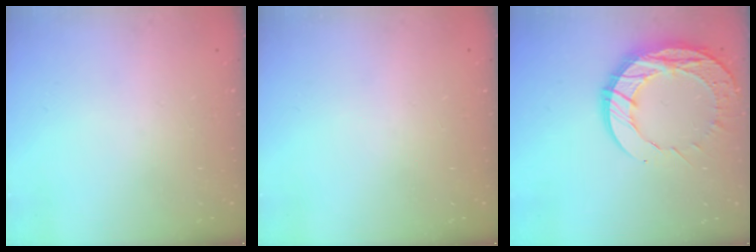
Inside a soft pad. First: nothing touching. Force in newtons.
{"total": 0.0}
{"total": 16.1, "press": 16.1, "slide": 1.3}